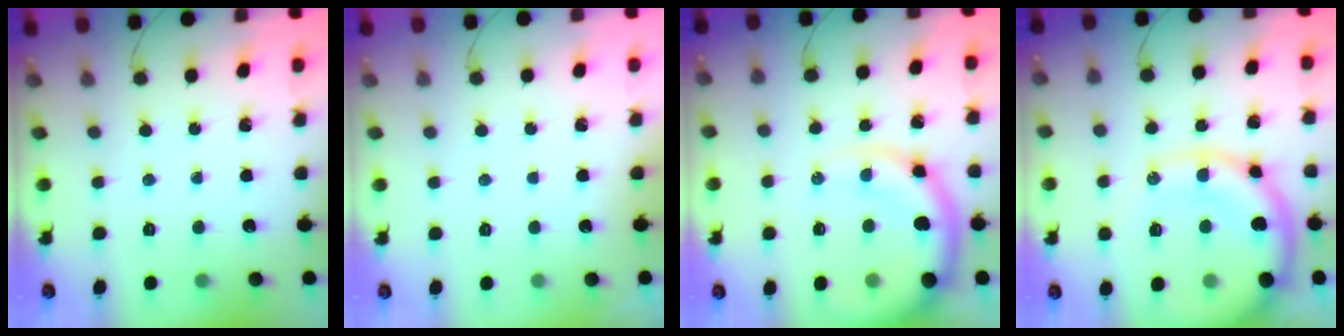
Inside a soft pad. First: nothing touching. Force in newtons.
{"total": 2.9, "press": 2.9, "slide": 0.1}
{"total": 10.7, "press": 10.3, "slide": 3.0}
{"total": 18.3, "press": 18.1, "slide": 2.4}